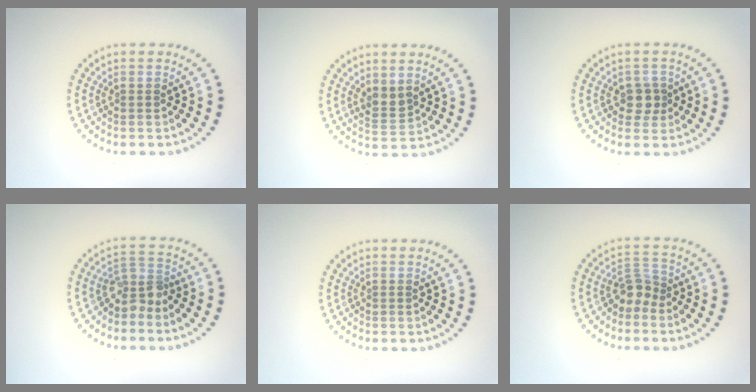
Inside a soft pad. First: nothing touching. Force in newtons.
{"total": 1.8, "press": 1.5, "slide": 1.0}
{"total": 1.9, "press": 1.7, "slide": 0.8}
{"total": 2.6, "press": 1.9, "slide": 1.8}
{"total": 0.0}
{"total": 2.2, "press": 1.6, "slide": 1.5}